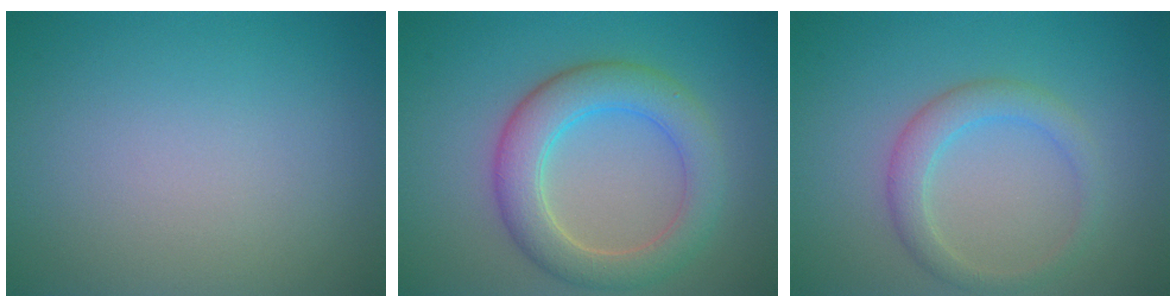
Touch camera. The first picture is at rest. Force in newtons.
{"total": 5.6, "press": 5.6, "slide": 0.7}
{"total": 2.7, "press": 2.7, "slide": 0.0}